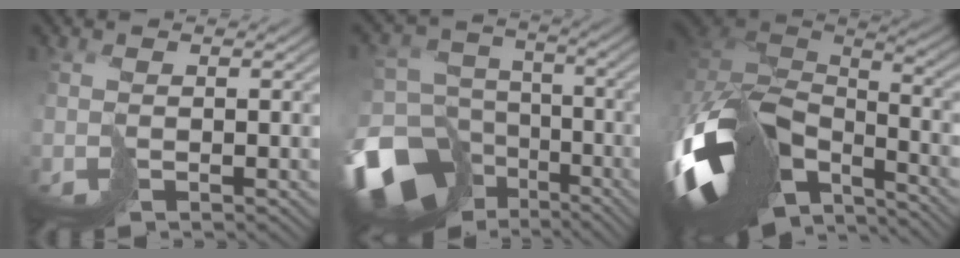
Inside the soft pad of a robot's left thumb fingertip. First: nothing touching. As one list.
[{"total": 17.9, "force": [-9.6, 13.4, 7.1], "torque": [-0.223, -0.052, -0.129]}, {"total": 15.5, "force": [-6.9, 8.9, 10.7], "torque": [-0.290, -0.029, -0.103]}]